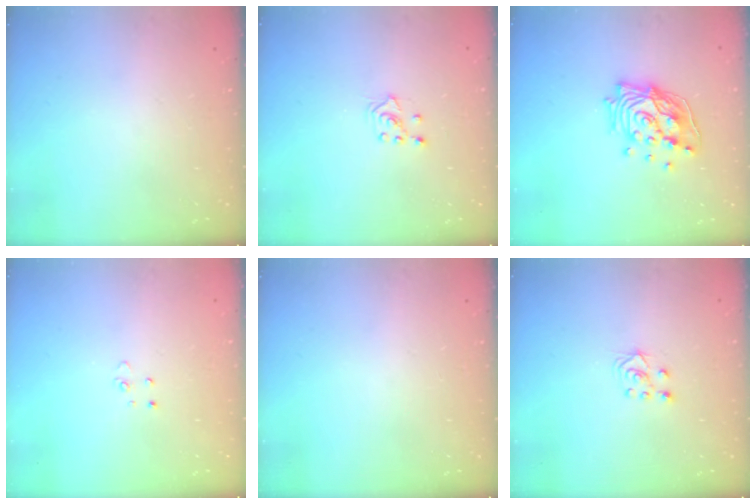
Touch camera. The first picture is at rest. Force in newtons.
{"total": 3.3, "press": 3.2, "slide": 0.8}
{"total": 17.0, "press": 16.1, "slide": 5.5}
{"total": 2.6, "press": 2.6, "slide": 0.2}
{"total": 0.0}
{"total": 4.1, "press": 4.1, "slide": 0.7}